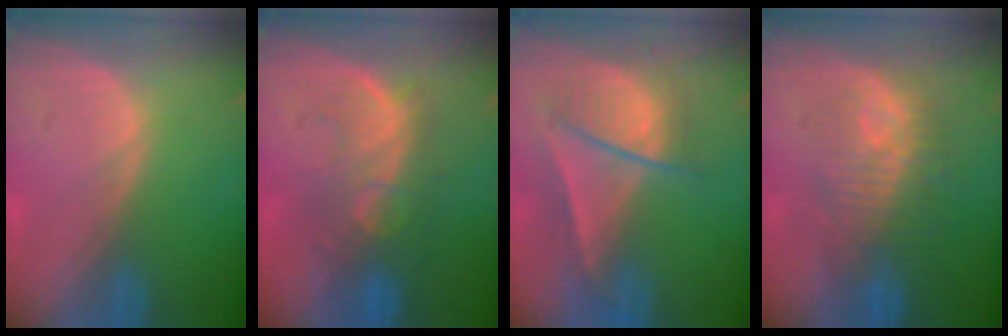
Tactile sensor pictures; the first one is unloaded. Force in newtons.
{"total": 8.6, "press": 8.3, "slide": 2.3}
{"total": 7.4, "press": 7.2, "slide": 1.6}
{"total": 9.1, "press": 8.9, "slide": 2.0}